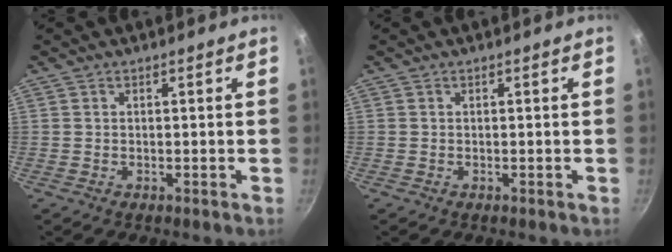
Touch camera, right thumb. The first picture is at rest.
{"total": 0.0}